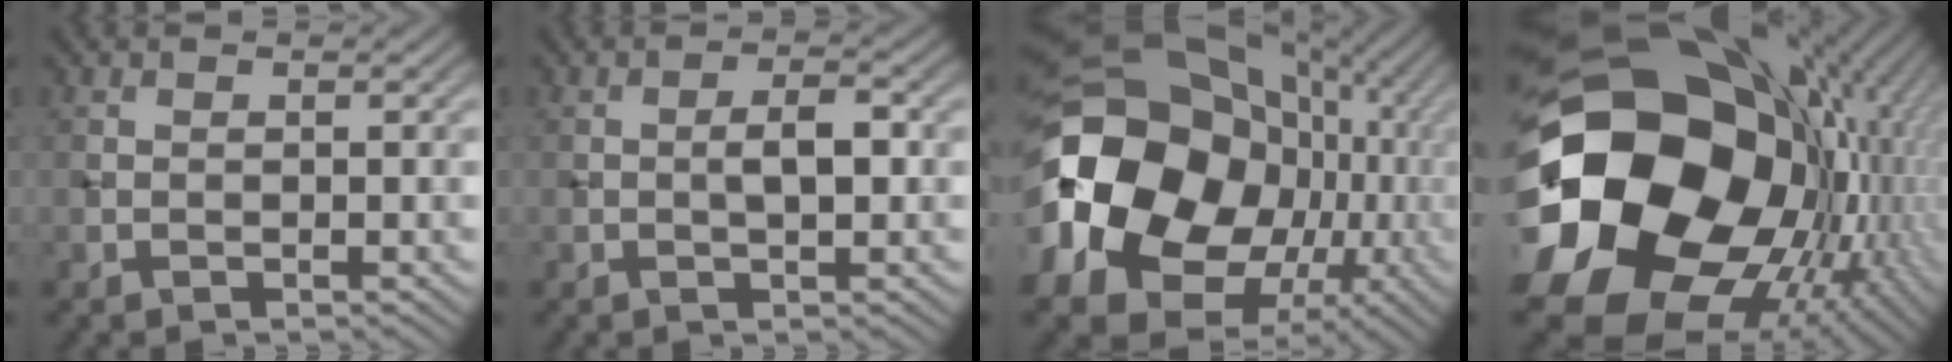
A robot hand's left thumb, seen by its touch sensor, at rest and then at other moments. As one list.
[{"total": 3.0, "force": [-0.1, 1.1, 2.7], "torque": [-0.045, 0.004, -0.005]}, {"total": 23.5, "force": [-2.6, 18.8, 13.7], "torque": [-0.288, -0.059, -0.063]}, {"total": 23.3, "force": [-0.4, 18.1, 14.7], "torque": [-0.303, -0.069, 0.020]}]